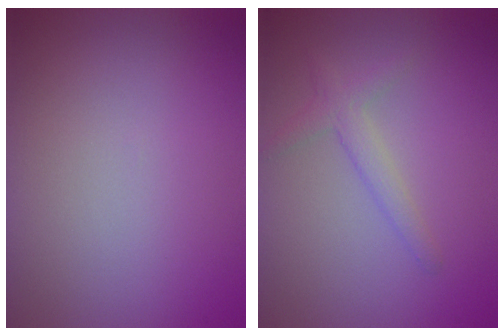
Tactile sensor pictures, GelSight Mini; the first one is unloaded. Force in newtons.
{"total": 1.9, "press": 1.9, "slide": 0.1}